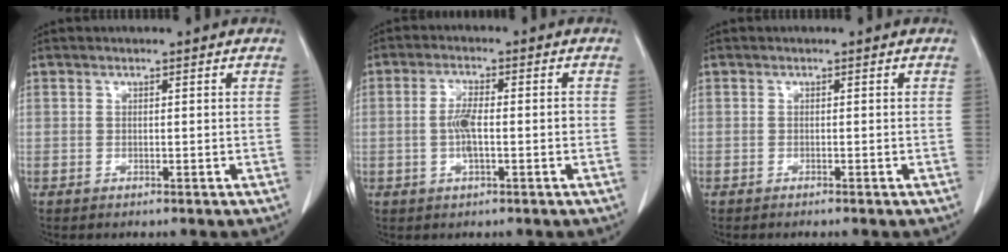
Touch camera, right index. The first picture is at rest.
{"total": 4.6, "force": [-0.6, 1.3, 4.4], "torque": [-0.091, 0.008, -0.010]}
{"total": 0.8, "force": [-0.8, -0.2, 0.3], "torque": [-0.002, 0.002, -0.011]}